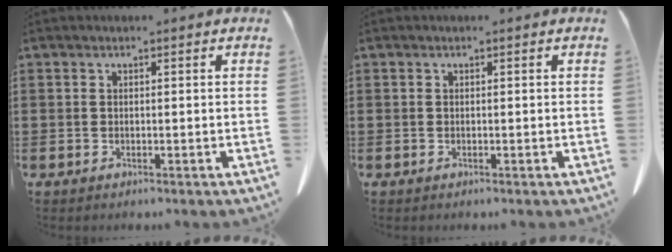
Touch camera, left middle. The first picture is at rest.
{"total": 0.0}